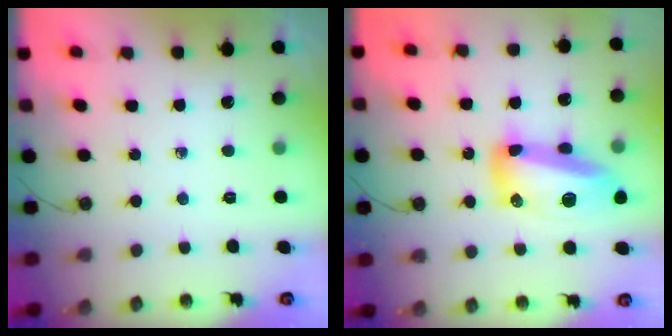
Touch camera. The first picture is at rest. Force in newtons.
{"total": 16.6, "press": 16.5, "slide": 1.1}